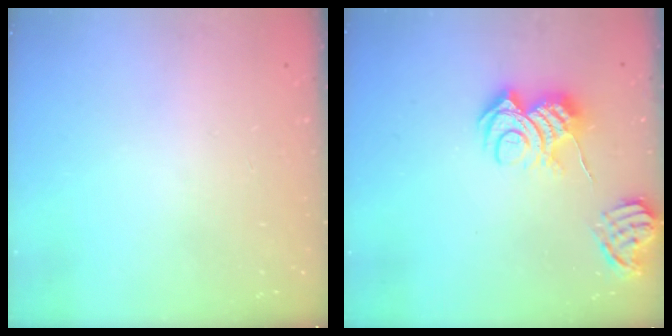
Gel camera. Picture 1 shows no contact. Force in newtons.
{"total": 9.3, "press": 9.2, "slide": 1.2}